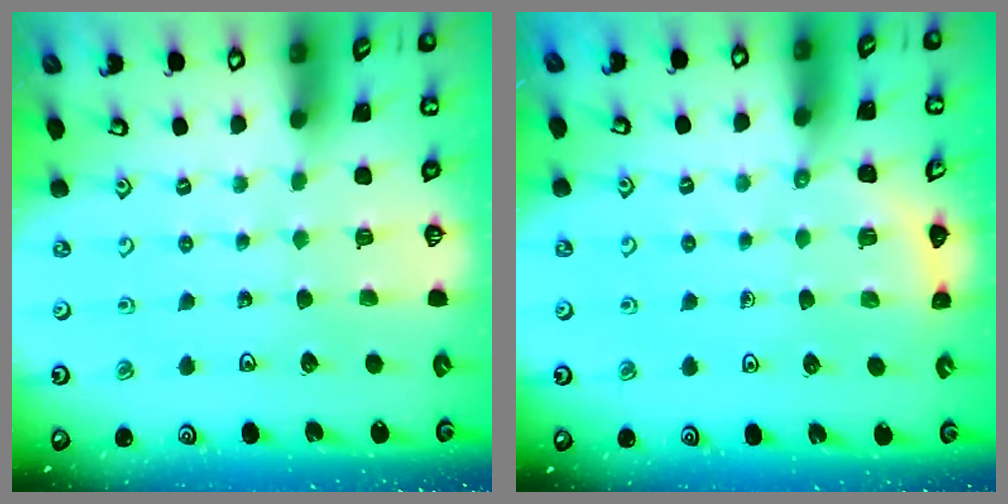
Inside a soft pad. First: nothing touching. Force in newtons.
{"total": 3.5, "press": 3.5, "slide": 0.6}